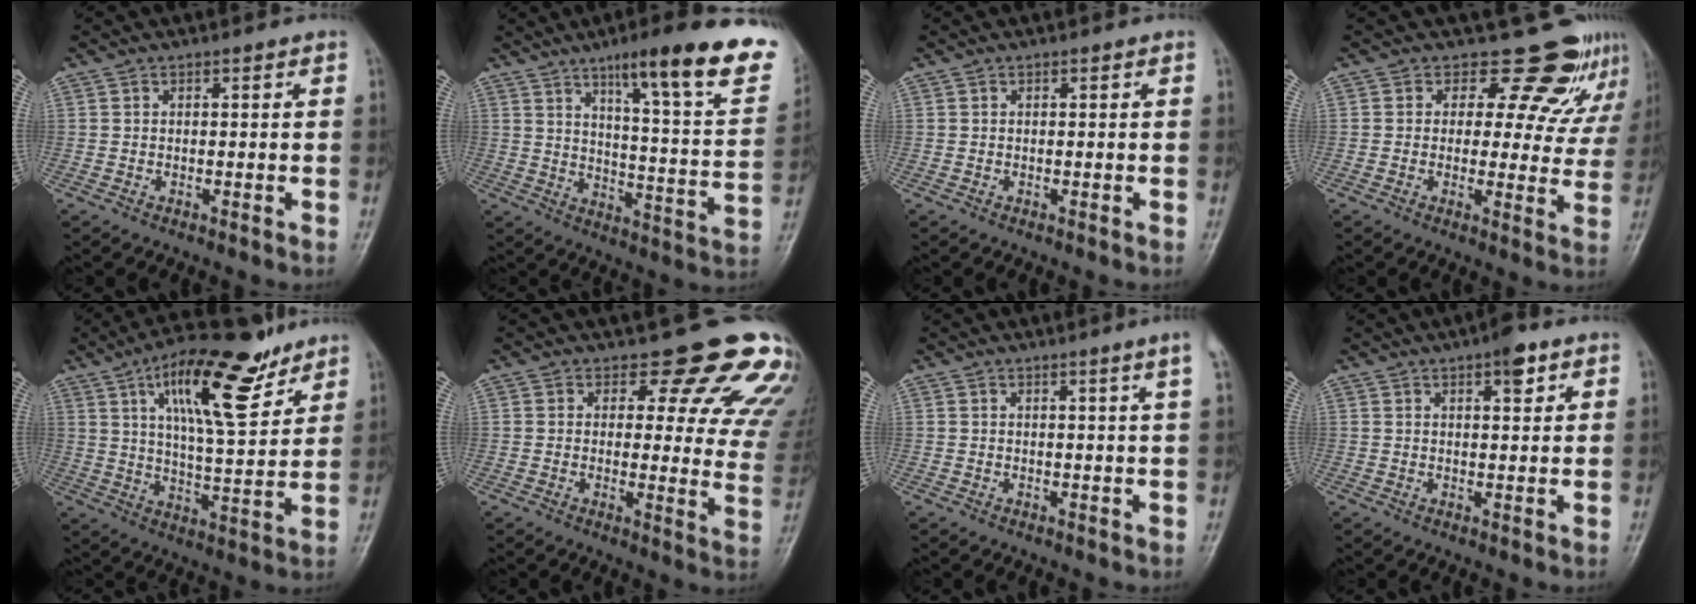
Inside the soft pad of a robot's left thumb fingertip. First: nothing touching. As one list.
[{"total": 23.0, "force": [14.5, 4.0, 17.4], "torque": [-0.218, -0.058, 0.203]}, {"total": 0.0}, {"total": 11.8, "force": [10.0, 5.7, 2.7], "torque": [0.022, -0.062, 0.103]}, {"total": 17.9, "force": [10.2, 6.1, 13.4], "torque": [-0.187, -0.042, 0.170]}, {"total": 15.8, "force": [13.2, 6.0, 6.3], "torque": [-0.017, -0.100, 0.124]}, {"total": 2.8, "force": [1.5, -0.9, 2.1], "torque": [-0.031, -0.009, 0.025]}, {"total": 4.7, "force": [2.5, 1.8, 3.6], "torque": [-0.038, -0.008, 0.029]}]